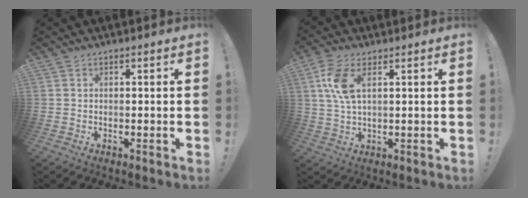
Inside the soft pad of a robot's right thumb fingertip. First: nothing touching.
{"total": 8.1, "force": [2.8, 3.2, 6.8], "torque": [-0.144, -0.003, 0.052]}